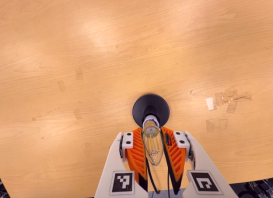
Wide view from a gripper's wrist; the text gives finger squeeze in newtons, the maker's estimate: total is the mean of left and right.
{"total": 19.1, "left": 20.1, "right": 18.2}